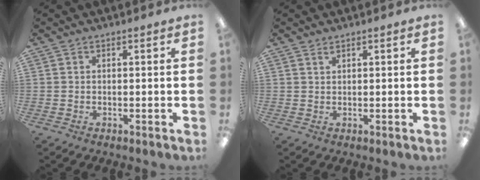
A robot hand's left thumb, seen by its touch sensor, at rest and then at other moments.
{"total": 1.0, "force": [0.9, 0.3, 0.4], "torque": [-0.009, 0.000, 0.017]}